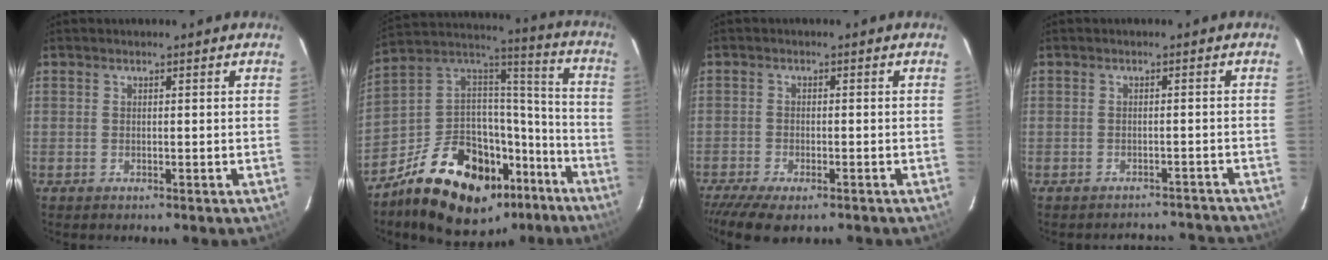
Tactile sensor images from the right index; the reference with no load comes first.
{"total": 28.0, "force": [-17.1, 15.0, 16.3], "torque": [-0.294, 0.051, -0.245]}
{"total": 9.0, "force": [-6.8, 2.8, 5.1], "torque": [-0.125, -0.034, -0.117]}
{"total": 10.3, "force": [-9.7, 3.0, 2.1], "torque": [-0.035, 0.022, -0.107]}